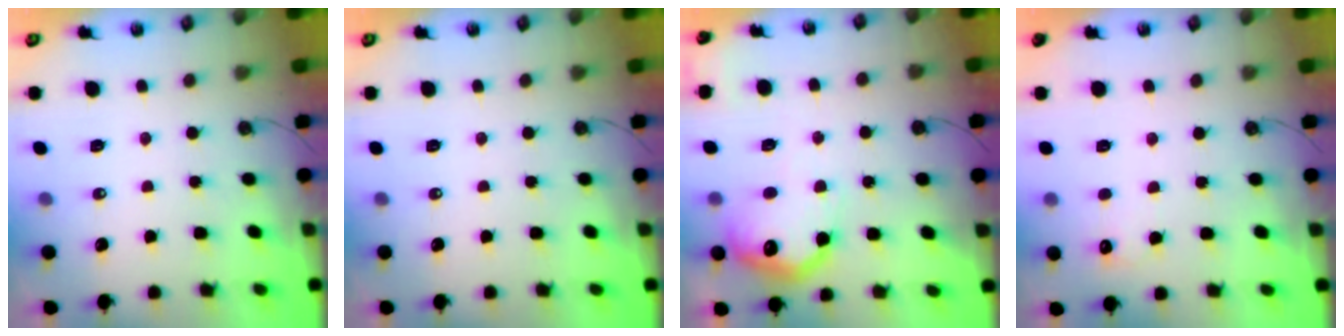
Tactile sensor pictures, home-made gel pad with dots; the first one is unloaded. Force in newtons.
{"total": 0.0}
{"total": 17.7, "press": 17.6, "slide": 1.4}
{"total": 4.1, "press": 4.0, "slide": 1.1}